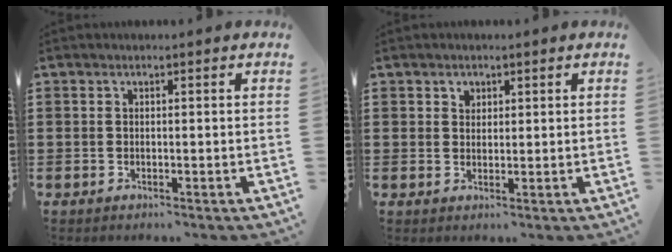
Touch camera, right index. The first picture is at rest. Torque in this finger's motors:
{"motor_torque": [0.03, -0.03, 0.00, 0.01]}